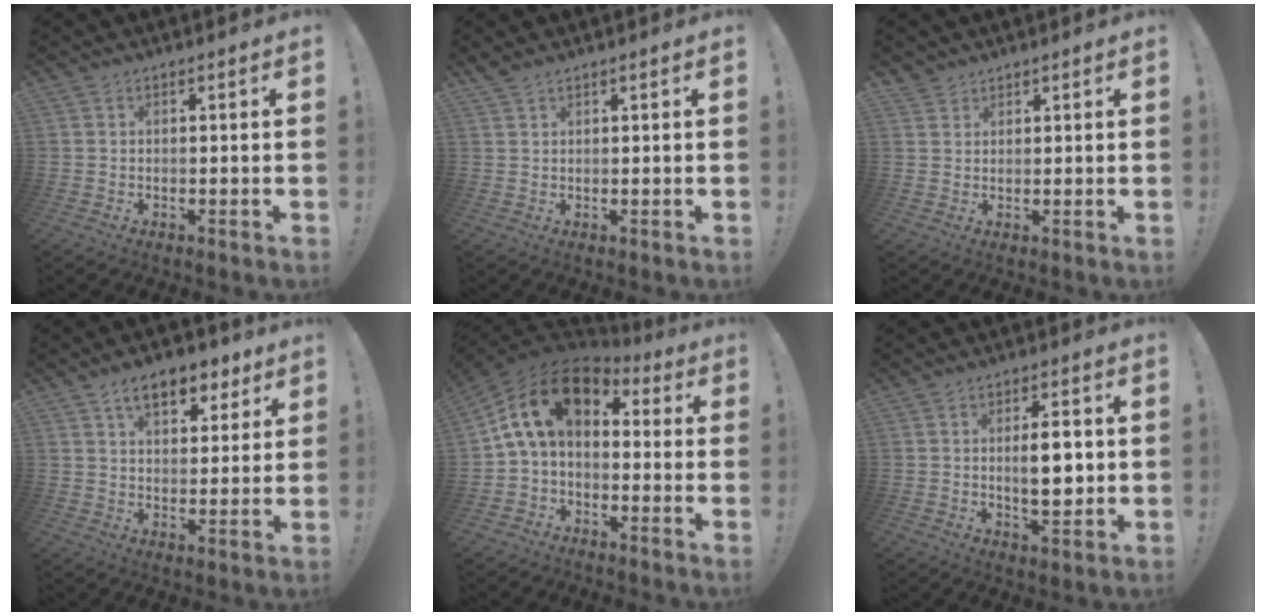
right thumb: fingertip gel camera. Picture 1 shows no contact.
{"total": 1.5, "force": [1.3, 0.3, 0.7], "torque": [-0.014, -0.004, 0.024]}
{"total": 2.5, "force": [2.1, 1.3, 0.1], "torque": [0.002, -0.012, 0.039]}
{"total": 11.2, "force": [6.5, 6.2, 6.8], "torque": [-0.094, -0.028, 0.115]}
{"total": 14.7, "force": [3.8, 8.3, 11.6], "torque": [-0.212, -0.003, 0.068]}
{"total": 8.7, "force": [0.2, 3.4, 8.0], "torque": [-0.126, -0.007, -0.005]}